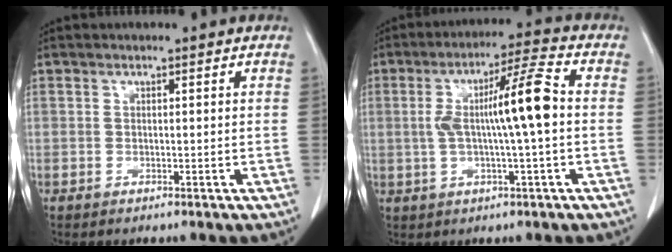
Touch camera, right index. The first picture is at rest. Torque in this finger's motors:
{"motor_torque": [0.80, 0.09, 0.33, 0.14]}